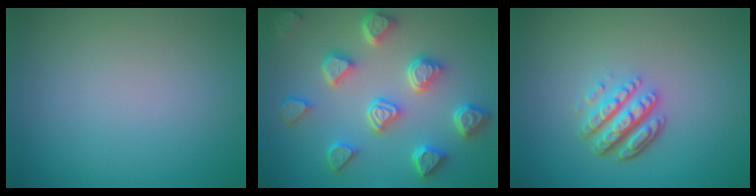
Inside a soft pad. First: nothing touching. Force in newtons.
{"total": 7.0, "press": 5.7, "slide": 4.1}
{"total": 4.9, "press": 3.4, "slide": 3.4}